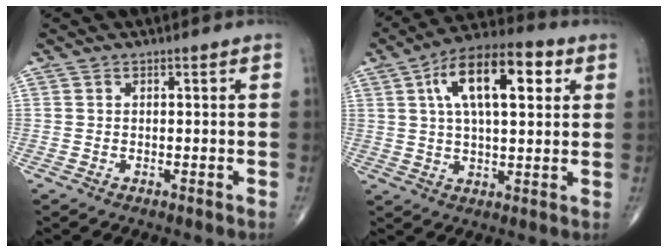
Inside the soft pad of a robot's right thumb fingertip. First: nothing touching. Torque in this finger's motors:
{"motor_torque": [1.02, 3.99, 1.51, 0.54, 0.41]}